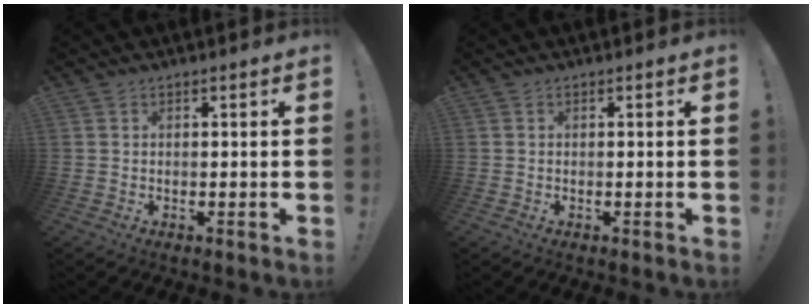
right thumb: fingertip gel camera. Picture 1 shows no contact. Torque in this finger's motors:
{"motor_torque": [-0.12, 0.21, 0.13, 0.15, -0.02]}